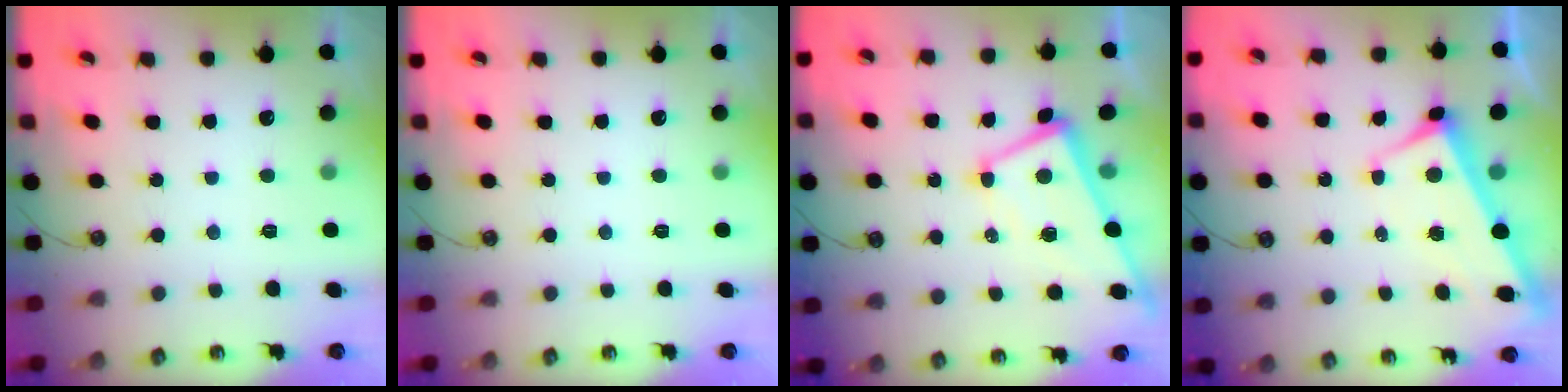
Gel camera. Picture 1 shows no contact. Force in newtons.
{"total": 0.0}
{"total": 2.1, "press": 2.0, "slide": 0.7}
{"total": 2.9, "press": 2.7, "slide": 0.9}